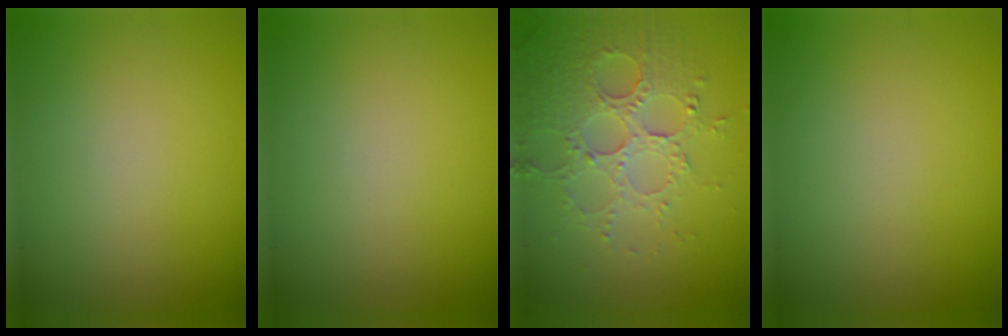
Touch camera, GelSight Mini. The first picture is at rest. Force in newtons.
{"total": 0.0}
{"total": 5.3, "press": 3.7, "slide": 3.7}
{"total": 0.0}